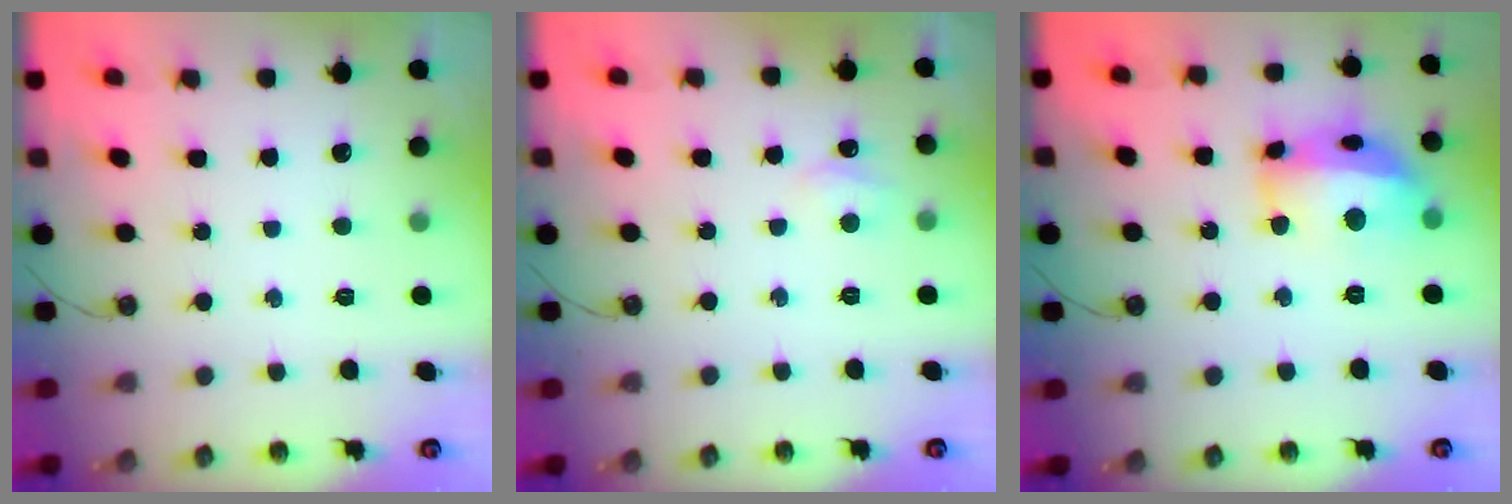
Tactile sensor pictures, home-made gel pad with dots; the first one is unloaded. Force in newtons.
{"total": 6.8, "press": 6.7, "slide": 0.9}
{"total": 17.0, "press": 16.9, "slide": 1.9}